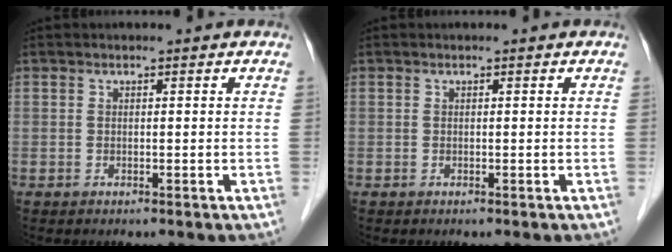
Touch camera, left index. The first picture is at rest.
{"total": 0.0}